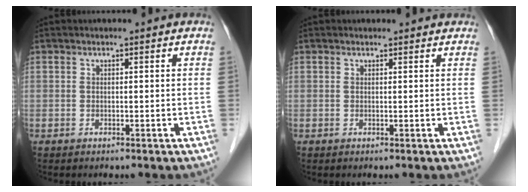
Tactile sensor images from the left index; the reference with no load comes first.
{"total": 1.6, "force": [1.5, 0.4, 0.3], "torque": [-0.014, 0.014, 0.016]}